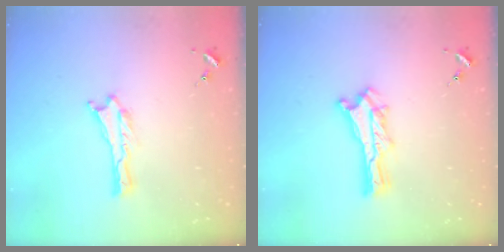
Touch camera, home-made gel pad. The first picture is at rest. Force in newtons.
{"total": 1.4, "press": 1.4, "slide": 0.2}